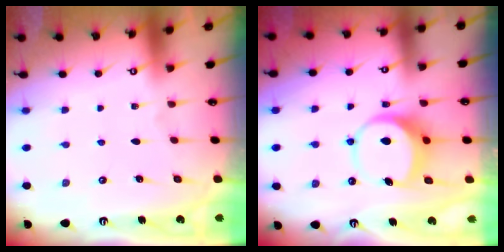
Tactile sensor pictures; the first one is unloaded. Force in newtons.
{"total": 9.4, "press": 9.3, "slide": 1.4}